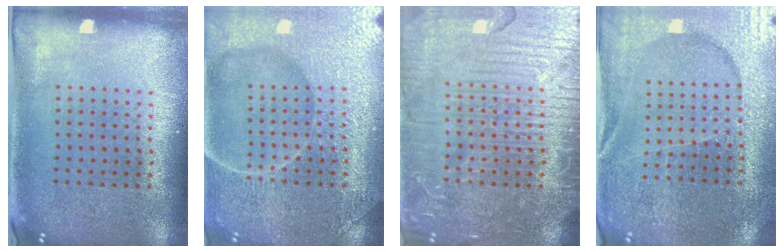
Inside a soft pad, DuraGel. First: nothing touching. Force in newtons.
{"total": 7.5, "press": 7.4, "slide": 1.0}
{"total": 7.2, "press": 7.1, "slide": 0.8}
{"total": 3.0, "press": 3.0, "slide": 0.4}